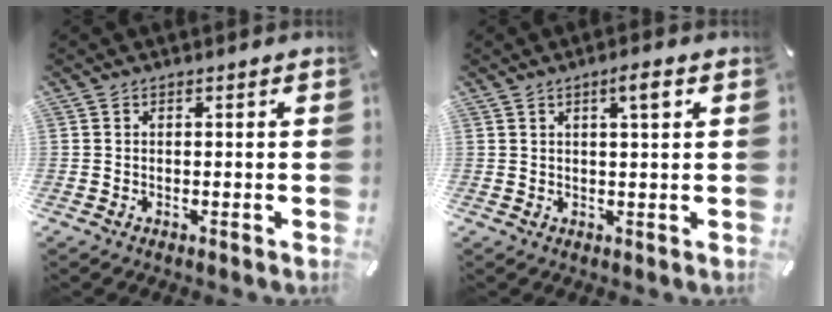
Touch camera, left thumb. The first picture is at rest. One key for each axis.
{"total": 3.7, "fx": 1.6, "fy": 0.7, "fz": 3.2, "tx": -0.050, "ty": -0.003, "tz": 0.021}